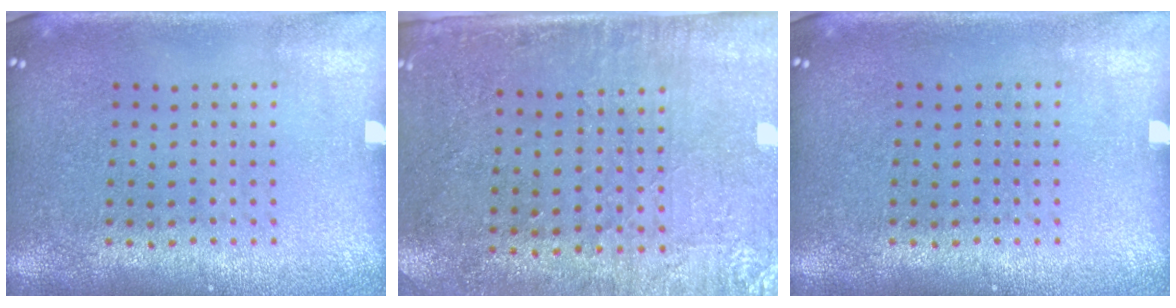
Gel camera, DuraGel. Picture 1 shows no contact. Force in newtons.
{"total": 2.8, "press": 2.4, "slide": 1.4}
{"total": 0.0}